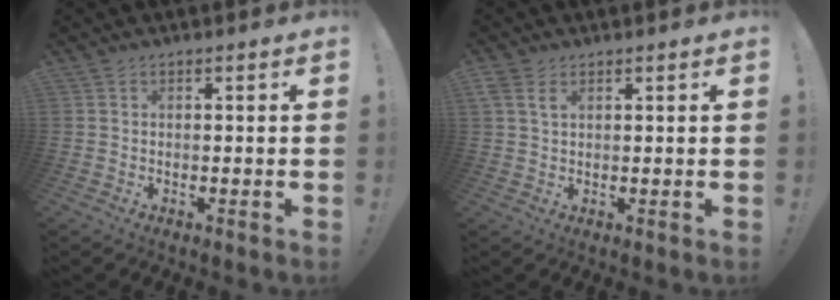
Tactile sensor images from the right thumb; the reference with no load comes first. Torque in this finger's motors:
{"motor_torque": [-0.02, 0.03, 0.25, 0.20, 0.03]}